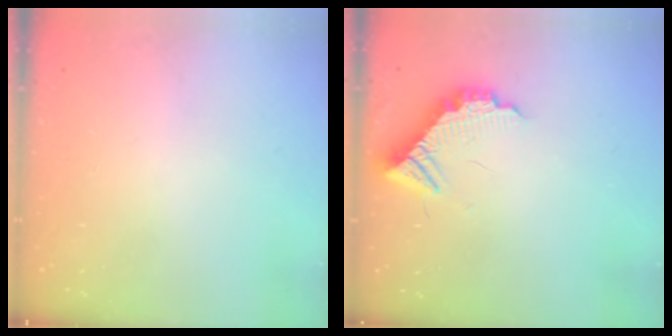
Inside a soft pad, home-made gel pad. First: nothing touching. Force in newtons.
{"total": 12.0, "press": 12.0, "slide": 0.7}